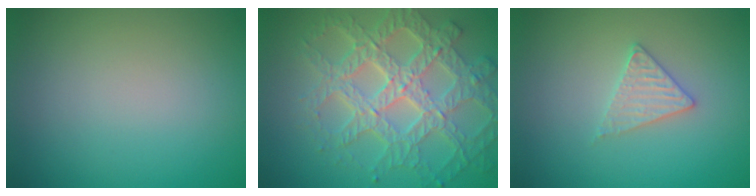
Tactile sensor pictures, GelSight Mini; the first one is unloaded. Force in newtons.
{"total": 7.7, "press": 5.8, "slide": 5.1}
{"total": 2.1, "press": 2.1, "slide": 0.3}